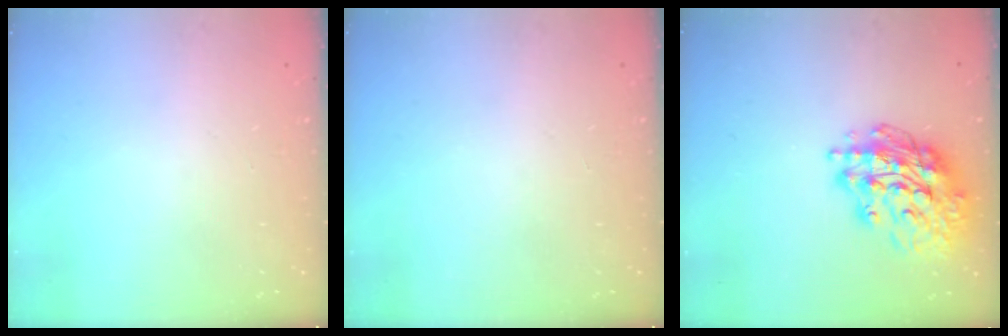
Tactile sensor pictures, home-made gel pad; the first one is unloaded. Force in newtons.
{"total": 0.0}
{"total": 18.9, "press": 18.8, "slide": 2.2}